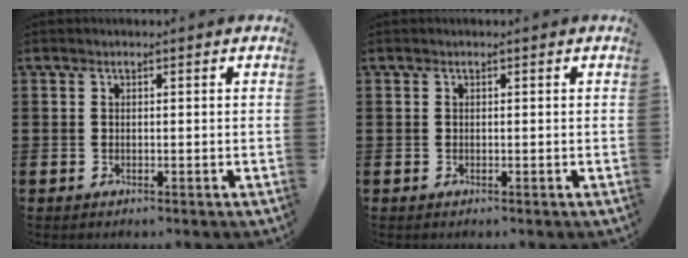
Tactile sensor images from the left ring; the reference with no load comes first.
{"total": 0.0}